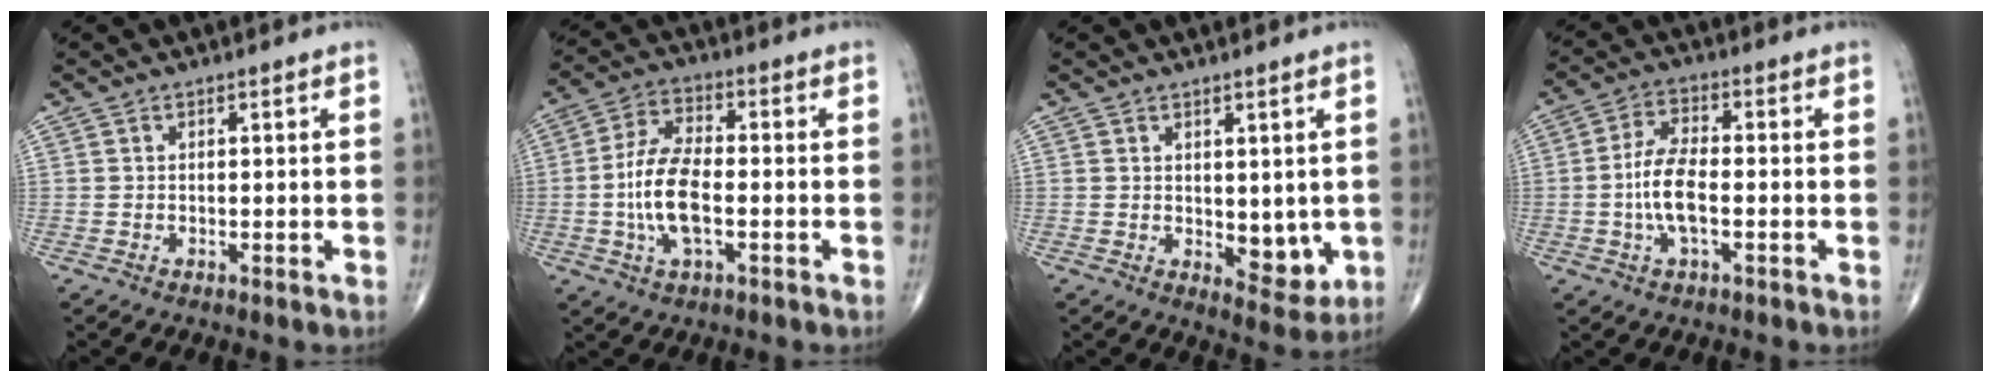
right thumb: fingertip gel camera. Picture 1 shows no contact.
{"total": 10.9, "force": [-2.0, 4.7, 9.6], "torque": [-0.197, 0.017, -0.043]}
{"total": 5.9, "force": [0.1, 3.4, 4.8], "torque": [-0.039, -0.017, 0.014]}
{"total": 8.0, "force": [-1.6, 3.2, 7.2], "torque": [-0.150, 0.015, -0.034]}